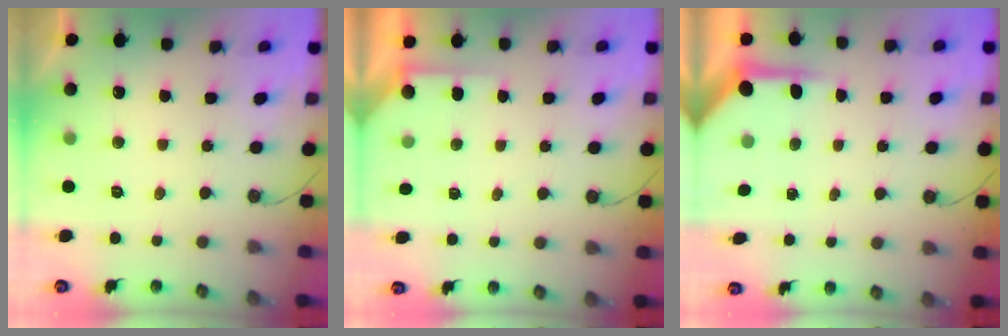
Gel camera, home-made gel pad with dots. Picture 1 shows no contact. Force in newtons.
{"total": 1.8, "press": 1.8, "slide": 0.3}
{"total": 4.3, "press": 4.3, "slide": 0.4}